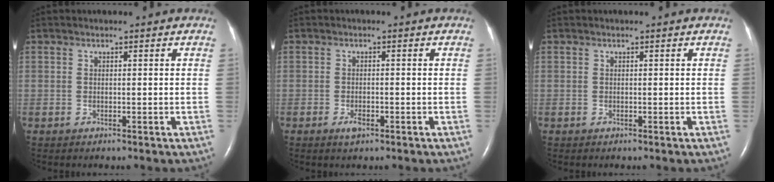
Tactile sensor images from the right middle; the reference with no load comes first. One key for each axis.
{"total": 1.7, "fx": -1.0, "fy": 0.6, "fz": 1.3, "tx": -0.028, "ty": -0.001, "tz": -0.015}
{"total": 0.0}